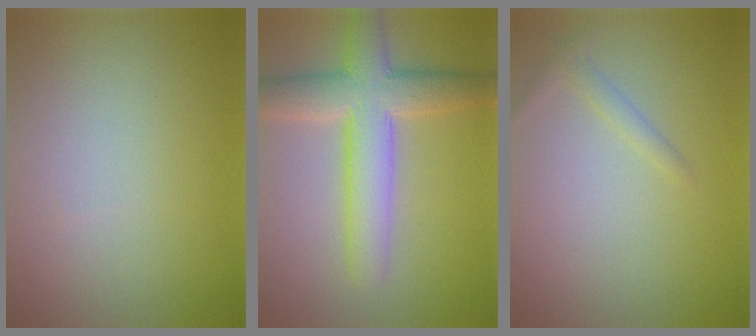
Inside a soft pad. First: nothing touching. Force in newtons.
{"total": 6.7, "press": 6.7, "slide": 0.2}
{"total": 1.1, "press": 1.1, "slide": 0.0}